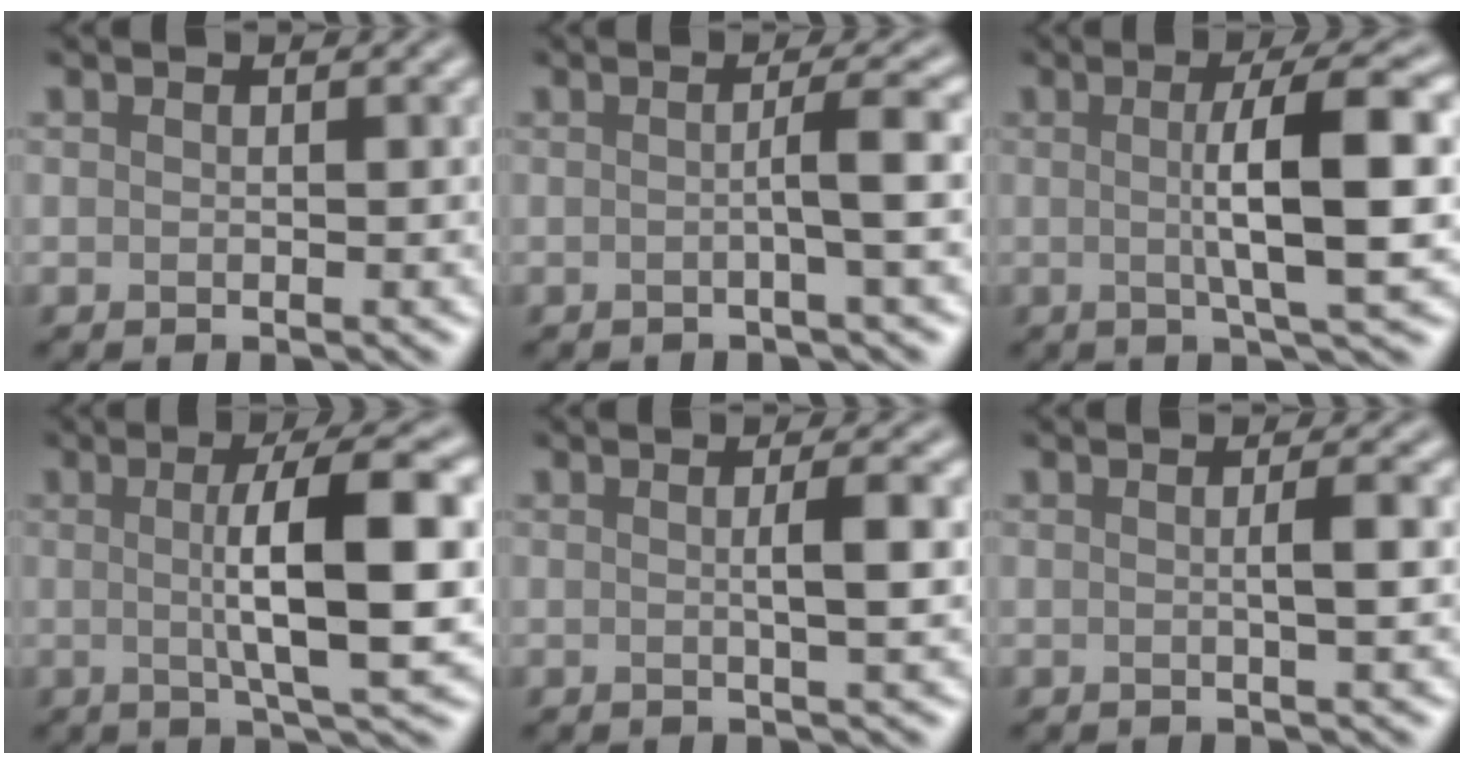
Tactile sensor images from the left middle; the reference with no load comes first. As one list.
[{"total": 2.8, "force": [-0.2, 0.5, 2.8], "torque": [-0.040, -0.001, -0.014]}, {"total": 7.8, "force": [0.4, 1.5, 7.6], "torque": [-0.111, 0.008, 0.004]}, {"total": 9.0, "force": [0.5, 2.0, 8.7], "torque": [-0.120, 0.003, 0.006]}, {"total": 2.7, "force": [0.1, 0.6, 2.6], "torque": [-0.036, 0.003, -0.003]}, {"total": 2.0, "force": [0.0, 0.4, 2.0], "torque": [-0.028, 0.004, -0.004]}]